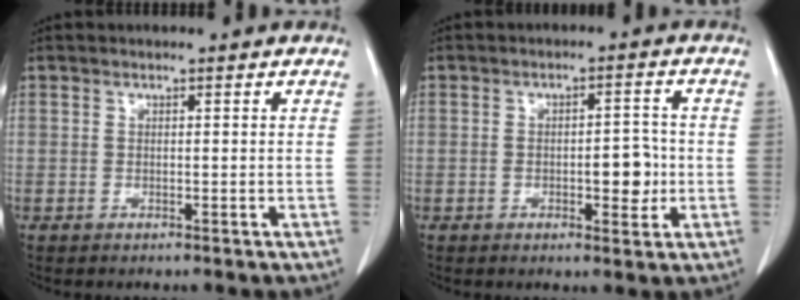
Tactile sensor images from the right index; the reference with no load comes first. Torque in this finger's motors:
{"motor_torque": [0.77, -0.35, 0.35, 0.08]}